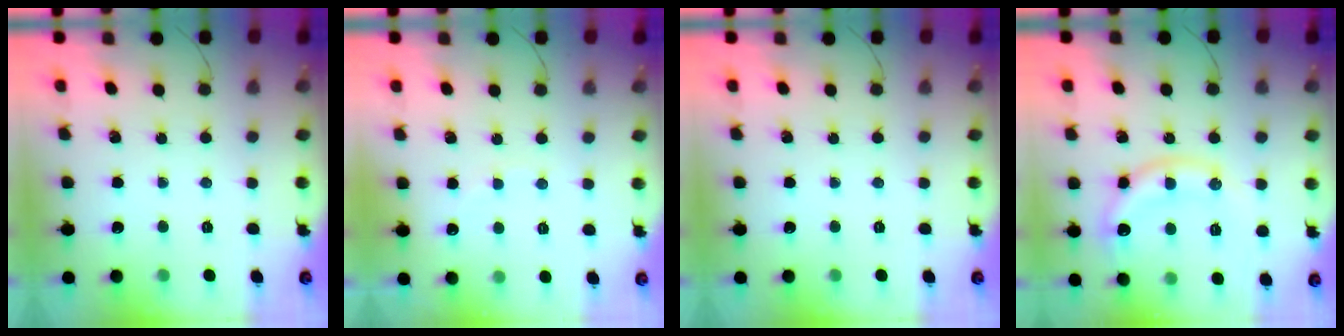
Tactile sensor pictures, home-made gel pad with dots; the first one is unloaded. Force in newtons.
{"total": 6.0, "press": 5.9, "slide": 1.1}
{"total": 0.0}
{"total": 12.4, "press": 12.3, "slide": 1.4}